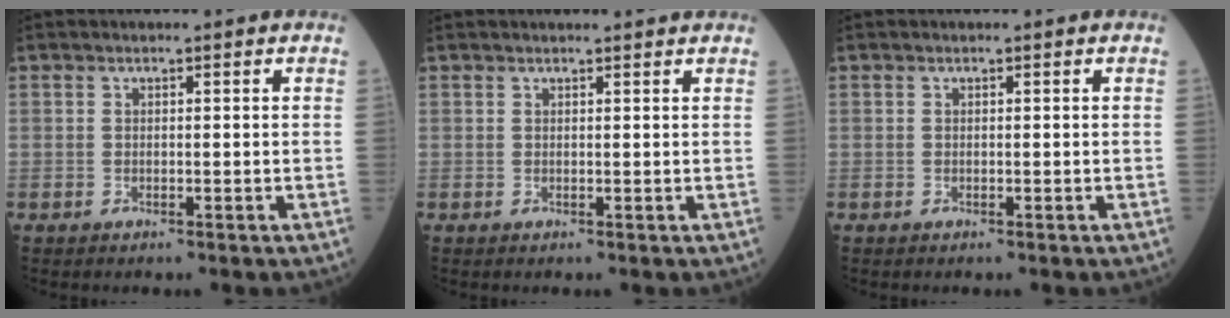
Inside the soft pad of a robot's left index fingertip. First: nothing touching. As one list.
[{"total": 3.1, "force": [3.0, 0.0, 0.7], "torque": [-0.010, 0.017, 0.034]}, {"total": 0.0}]